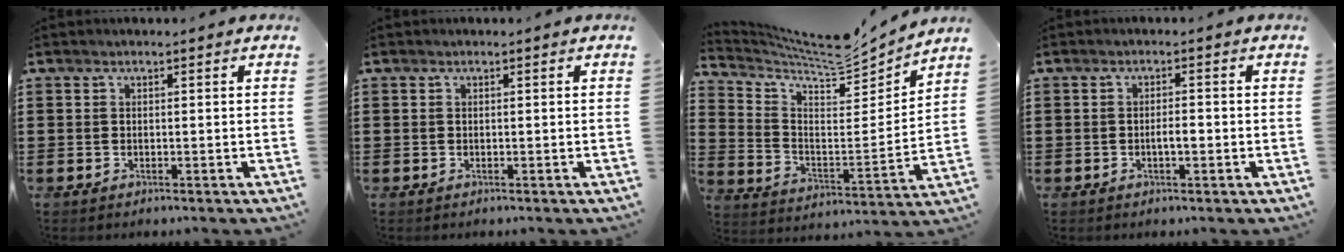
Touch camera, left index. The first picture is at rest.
{"total": 0.0}
{"total": 7.8, "force": [7.2, 1.5, 2.8], "torque": [-0.080, -0.055, 0.120]}
{"total": 2.1, "force": [-0.5, 0.6, 2.0], "torque": [-0.037, 0.004, -0.009]}